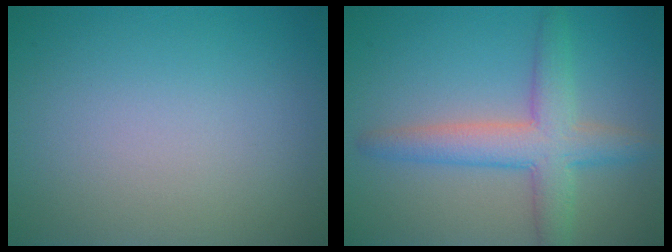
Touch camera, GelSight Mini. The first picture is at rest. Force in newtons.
{"total": 5.2, "press": 5.2, "slide": 0.2}